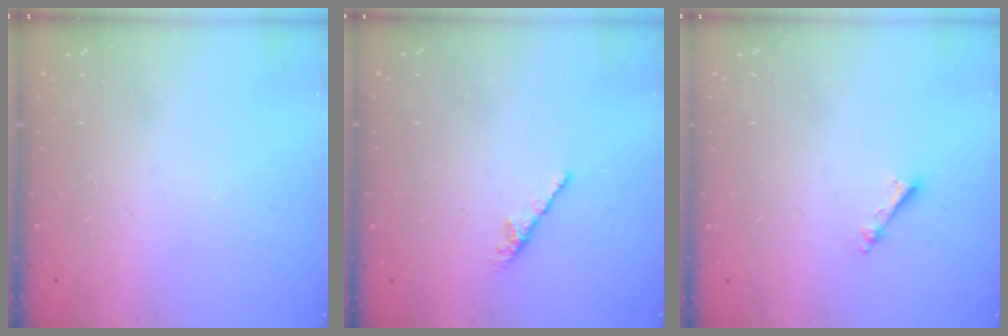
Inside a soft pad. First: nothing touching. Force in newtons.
{"total": 0.0}
{"total": 2.5, "press": 2.5, "slide": 0.3}